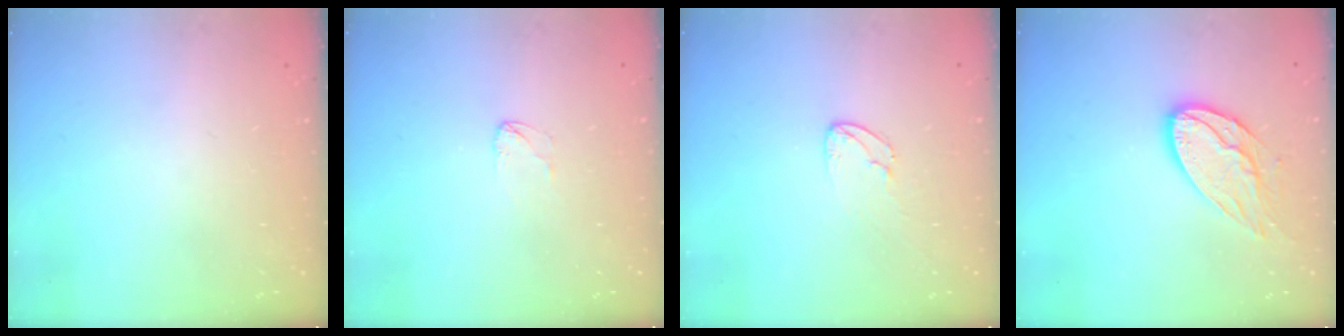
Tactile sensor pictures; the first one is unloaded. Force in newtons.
{"total": 2.5, "press": 2.5, "slide": 0.2}
{"total": 3.1, "press": 3.1, "slide": 0.3}
{"total": 11.8, "press": 11.8, "slide": 0.6}